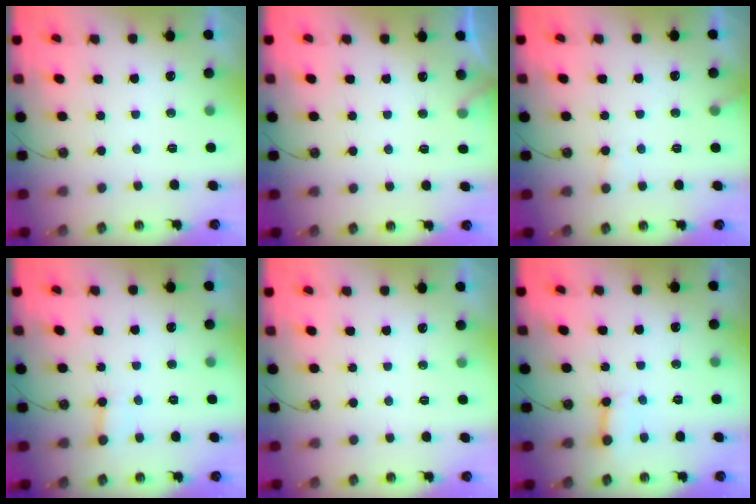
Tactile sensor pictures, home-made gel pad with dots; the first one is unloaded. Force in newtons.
{"total": 4.3, "press": 4.3, "slide": 0.3}
{"total": 6.7, "press": 6.7, "slide": 0.4}
{"total": 2.4, "press": 2.4, "slide": 0.2}
{"total": 0.0}
{"total": 3.5, "press": 3.5, "slide": 0.4}